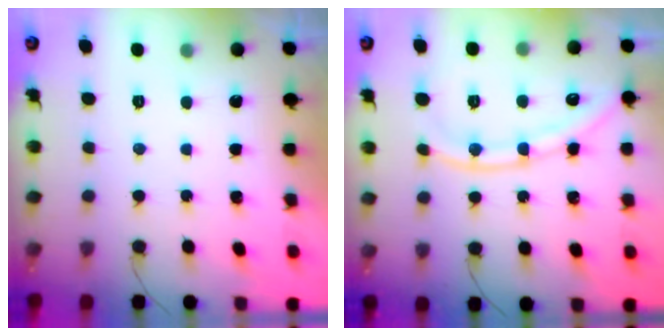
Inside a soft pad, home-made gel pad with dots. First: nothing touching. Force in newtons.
{"total": 10.6, "press": 10.5, "slide": 1.1}